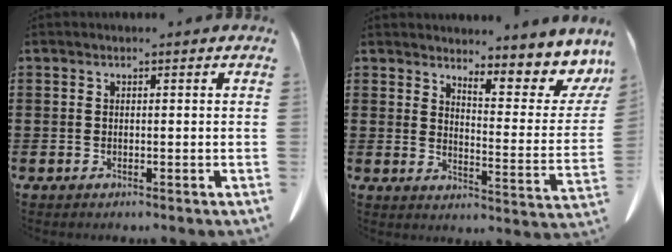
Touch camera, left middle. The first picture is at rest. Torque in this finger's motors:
{"motor_torque": [0.96, -0.18, 0.15, 0.03]}